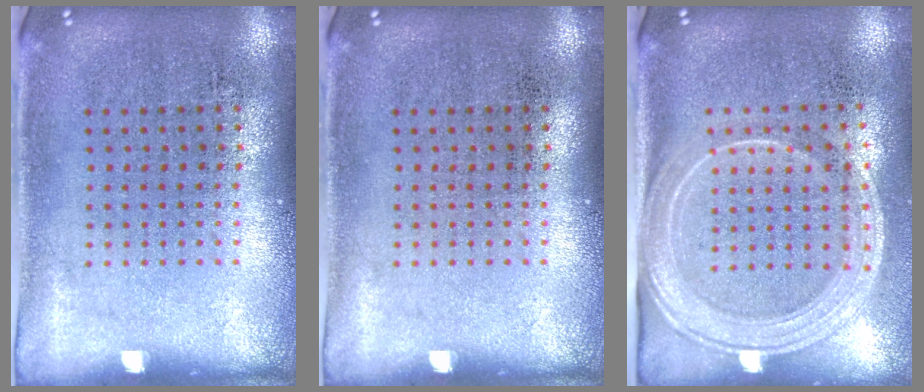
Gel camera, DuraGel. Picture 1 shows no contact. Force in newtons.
{"total": 0.0}
{"total": 2.1, "press": 1.8, "slide": 1.1}